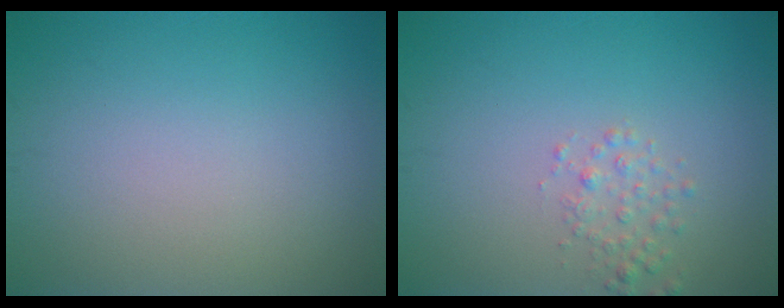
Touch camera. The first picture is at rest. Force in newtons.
{"total": 1.5, "press": 1.5, "slide": 0.1}